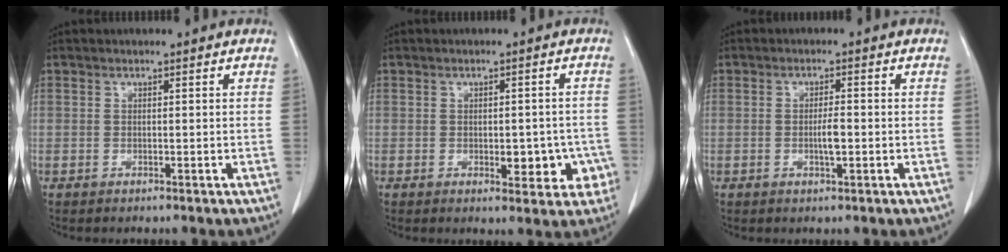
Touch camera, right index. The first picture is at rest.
{"total": 5.7, "force": [-1.7, 2.9, 4.6], "torque": [-0.042, 0.006, -0.016]}
{"total": 2.5, "force": [-0.6, 0.4, 2.4], "torque": [-0.046, 0.000, -0.009]}